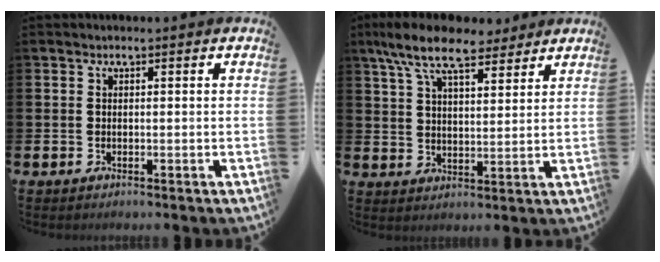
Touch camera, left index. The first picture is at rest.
{"total": 10.1, "force": [8.4, 3.4, 4.6], "torque": [-0.105, -0.024, 0.151]}